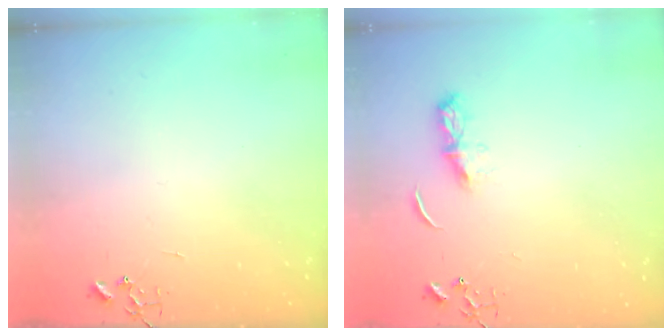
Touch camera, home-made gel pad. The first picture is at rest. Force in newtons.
{"total": 6.1, "press": 6.0, "slide": 0.7}